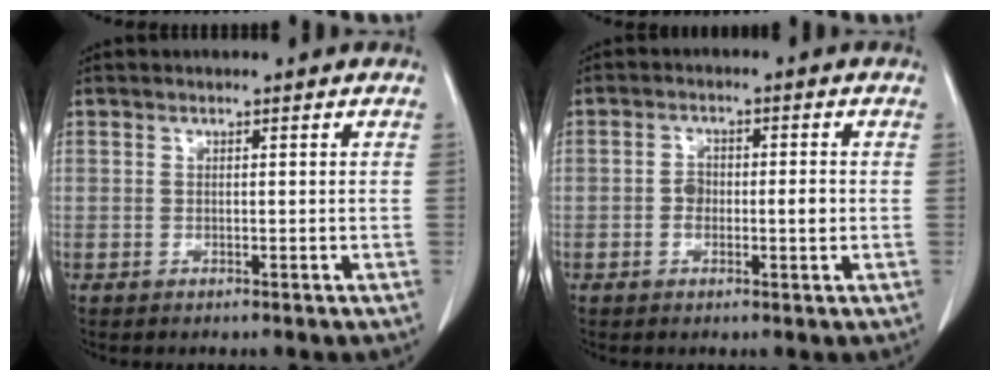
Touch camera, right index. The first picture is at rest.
{"total": 3.6, "force": [-0.4, 1.9, 3.0], "torque": [-0.049, 0.011, -0.003]}